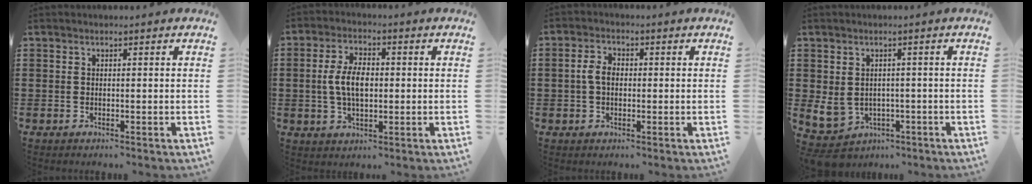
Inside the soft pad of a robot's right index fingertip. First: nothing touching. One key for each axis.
{"total": 6.3, "fx": 0.0, "fy": 3.4, "fz": 5.3, "tx": -0.123, "ty": 0.005, "tz": -0.008}
{"total": 3.3, "fx": -0.1, "fy": 2.1, "fz": 2.5, "tx": -0.058, "ty": 0.006, "tz": -0.006}
{"total": 3.8, "fx": -1.1, "fy": 3.2, "fz": 1.7, "tx": -0.062, "ty": -0.001, "tz": -0.026}